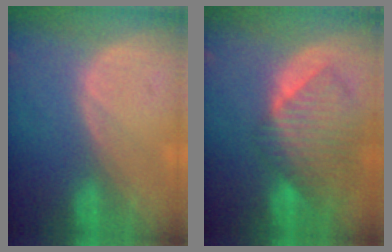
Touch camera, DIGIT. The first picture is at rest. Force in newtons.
{"total": 10.1, "press": 8.8, "slide": 5.0}